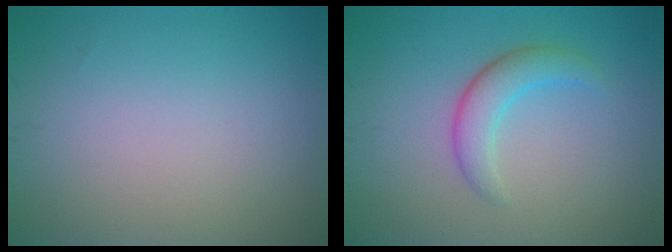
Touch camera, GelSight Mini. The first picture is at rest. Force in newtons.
{"total": 2.9, "press": 2.9, "slide": 0.2}